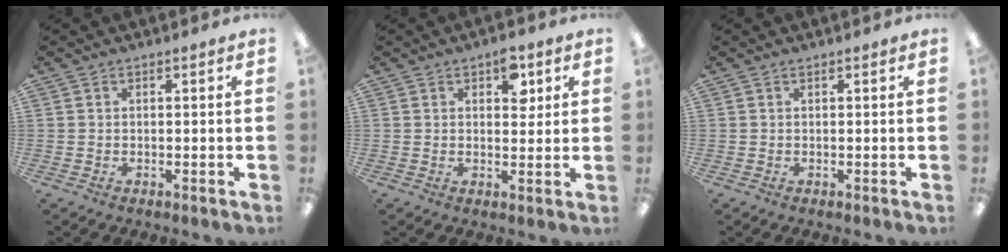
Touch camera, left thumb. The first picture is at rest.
{"total": 6.2, "force": [2.9, 3.6, 4.2], "torque": [-0.040, -0.010, 0.043]}
{"total": 0.0}